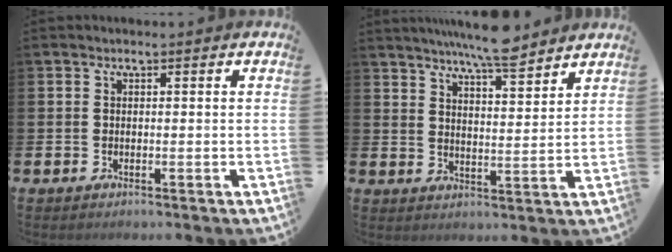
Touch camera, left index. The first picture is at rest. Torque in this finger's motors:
{"motor_torque": [0.99, -1.15, 0.50, 0.21]}